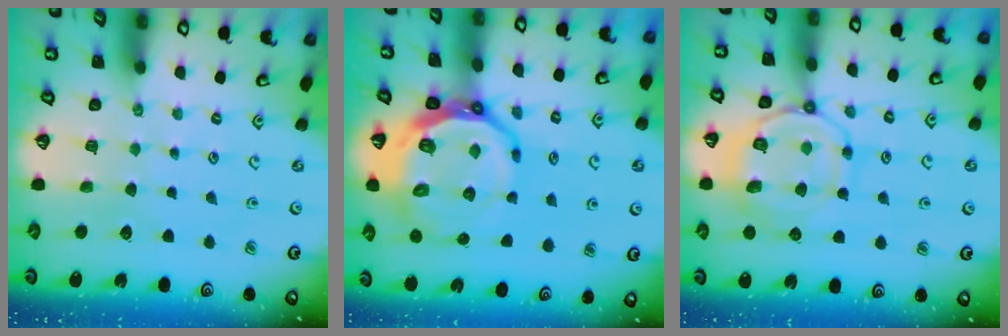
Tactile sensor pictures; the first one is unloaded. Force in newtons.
{"total": 17.3, "press": 16.8, "slide": 4.4}
{"total": 11.3, "press": 11.2, "slide": 1.3}